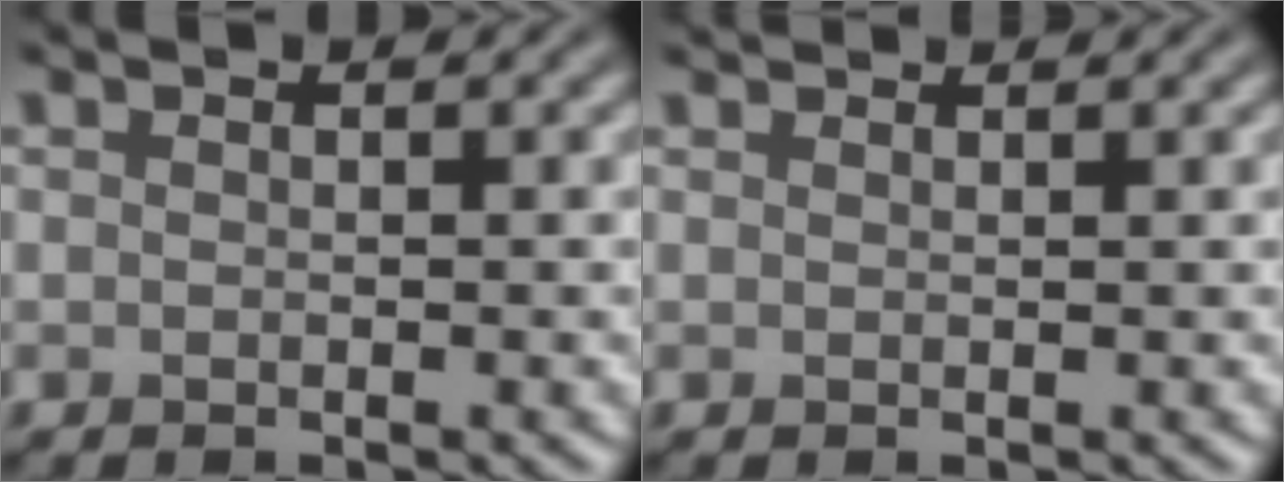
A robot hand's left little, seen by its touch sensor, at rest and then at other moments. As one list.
[{"total": 1.8, "force": [1.7, 0.2, 0.5], "torque": [-0.013, -0.001, 0.017]}]